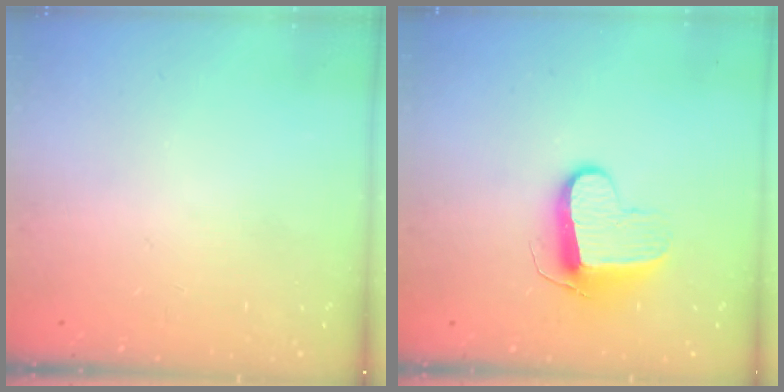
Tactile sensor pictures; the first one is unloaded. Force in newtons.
{"total": 9.2, "press": 9.2, "slide": 0.3}